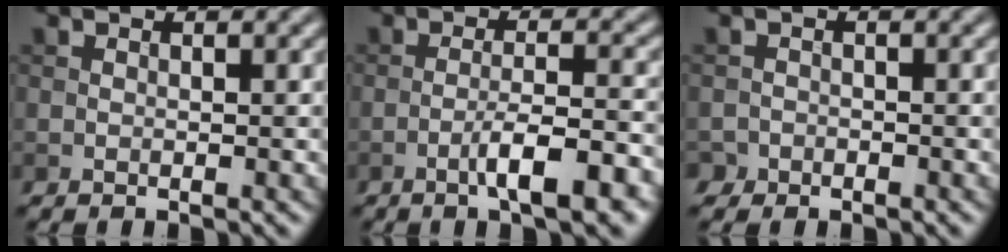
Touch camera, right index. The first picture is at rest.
{"total": 5.7, "force": [-2.9, 1.1, 4.8], "torque": [-0.078, 0.007, -0.047]}
{"total": 1.2, "force": [-0.9, 0.9, -0.1], "torque": [0.003, 0.006, -0.017]}